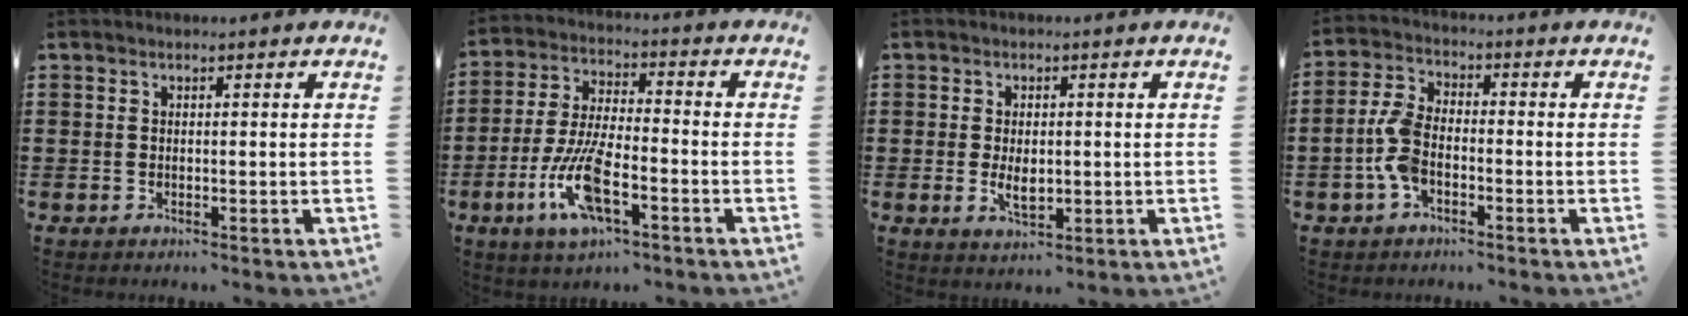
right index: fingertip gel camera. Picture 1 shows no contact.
{"total": 10.7, "force": [-4.5, 3.3, 9.1], "torque": [-0.213, -0.013, -0.086]}
{"total": 3.4, "force": [-0.2, 1.8, 2.9], "torque": [-0.047, 0.001, -0.005]}
{"total": 6.0, "force": [-1.8, 3.2, 4.7], "torque": [-0.125, -0.003, -0.044]}